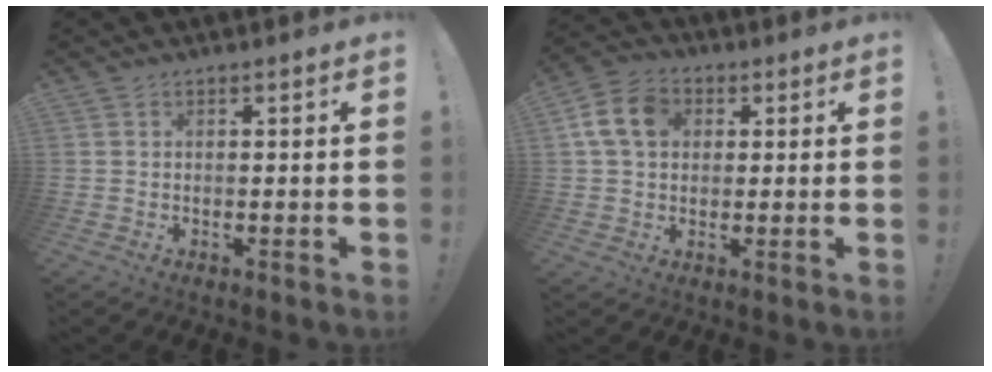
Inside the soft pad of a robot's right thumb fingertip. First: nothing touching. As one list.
[{"total": 11.1, "force": [2.8, 8.4, 6.7], "torque": [-0.119, 0.013, 0.059]}]